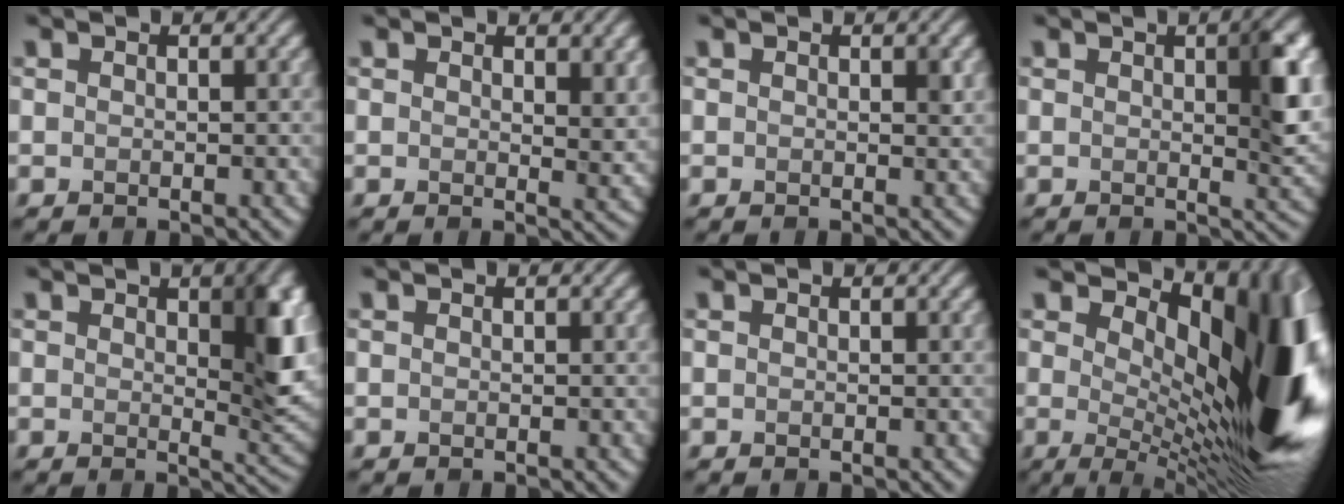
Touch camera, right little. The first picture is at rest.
{"total": 2.8, "force": [1.4, 1.0, 2.2], "torque": [-0.028, -0.008, 0.024]}
{"total": 0.7, "force": [0.2, 0.2, 0.6], "torque": [-0.006, -0.003, 0.004]}
{"total": 4.9, "force": [1.1, 1.2, 4.6], "torque": [-0.060, -0.001, 0.019]}
{"total": 6.8, "force": [1.5, 2.4, 6.2], "torque": [-0.069, -0.009, 0.029]}
{"total": 0.0}
{"total": 0.0}
{"total": 16.9, "force": [2.3, 7.4, 15.0], "torque": [-0.174, -0.003, 0.042]}